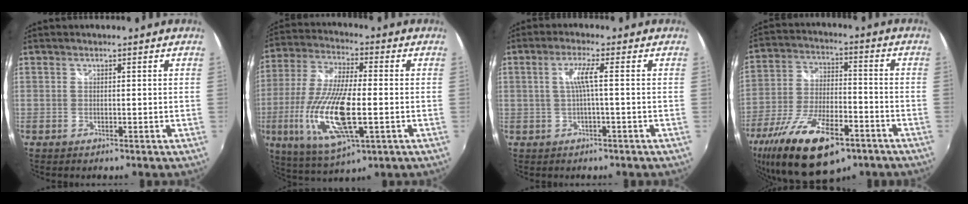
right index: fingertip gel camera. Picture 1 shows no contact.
{"total": 18.5, "force": [-4.2, 5.5, 17.2], "torque": [-0.362, -0.020, -0.077]}
{"total": 3.5, "force": [-0.2, -0.6, 3.4], "torque": [-0.070, 0.002, -0.001]}
{"total": 21.0, "force": [-12.9, 8.2, 14.4], "torque": [-0.291, -0.044, -0.214]}